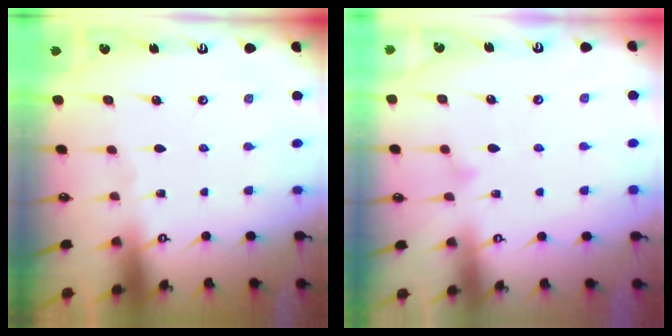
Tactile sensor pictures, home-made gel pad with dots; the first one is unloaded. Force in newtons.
{"total": 8.0, "press": 8.0, "slide": 0.4}